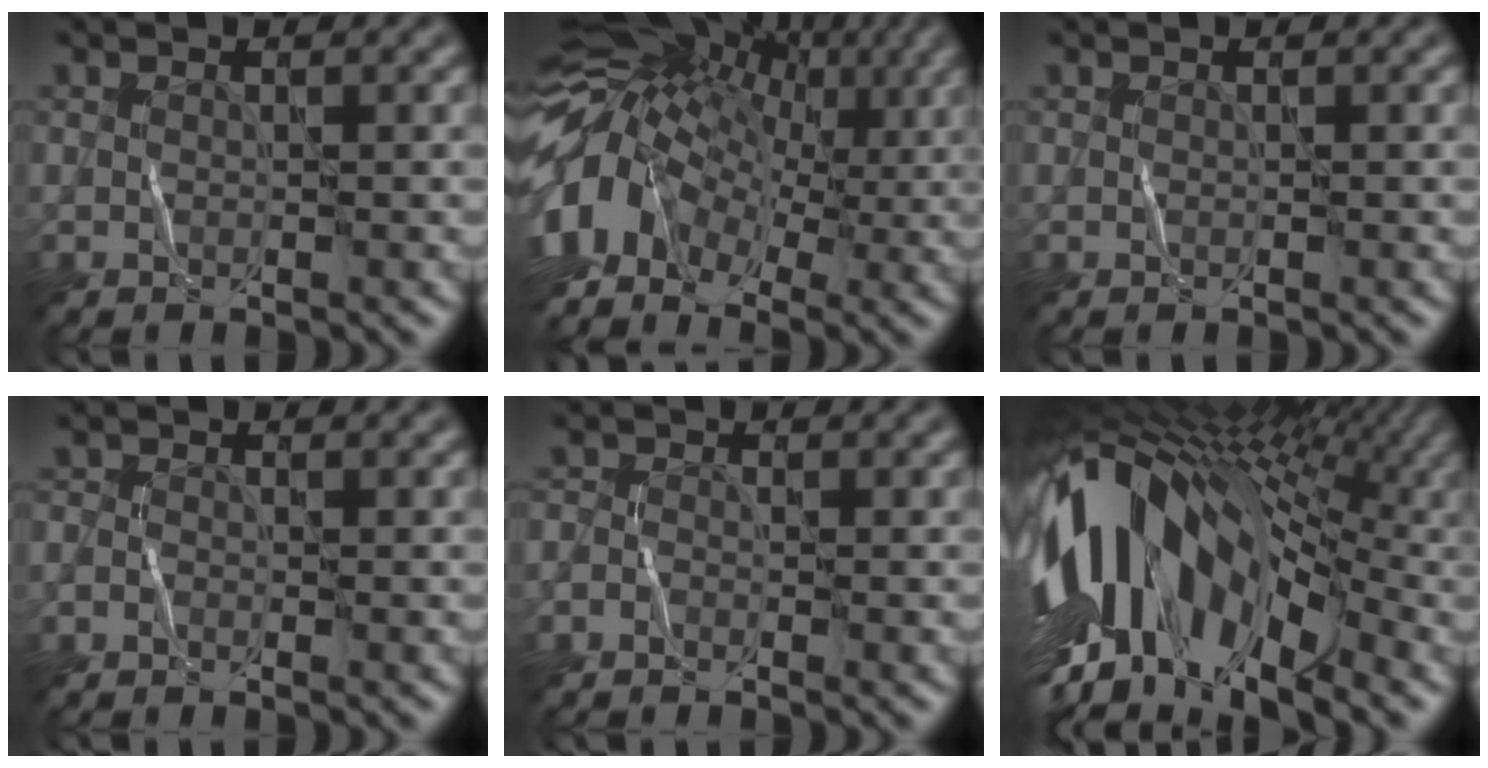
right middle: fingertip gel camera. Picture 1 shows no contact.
{"total": 11.3, "force": [-1.3, 7.8, 8.1], "torque": [-0.174, 0.022, -0.044]}
{"total": 0.0}
{"total": 0.9, "force": [-0.7, 0.5, 0.3], "torque": [-0.006, 0.000, -0.016]}
{"total": 1.2, "force": [-1.0, 0.6, 0.4], "torque": [-0.007, 0.000, -0.022]}
{"total": 16.8, "force": [-0.6, 8.8, 14.3], "torque": [-0.263, 0.028, -0.024]}